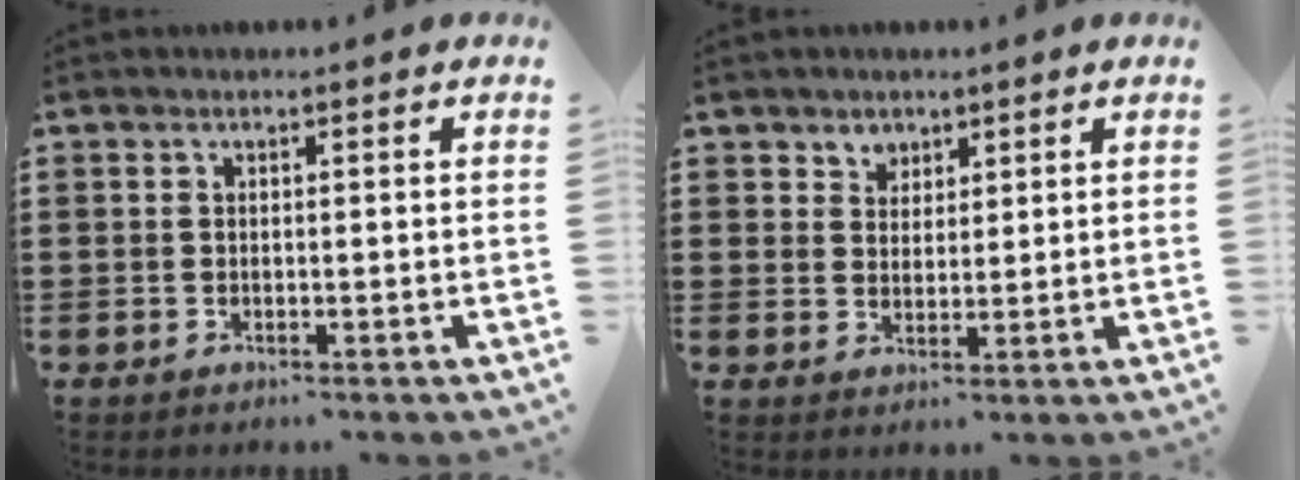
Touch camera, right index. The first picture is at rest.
{"total": 2.8, "force": [2.0, 2.0, -0.1], "torque": [-0.010, 0.009, 0.037]}